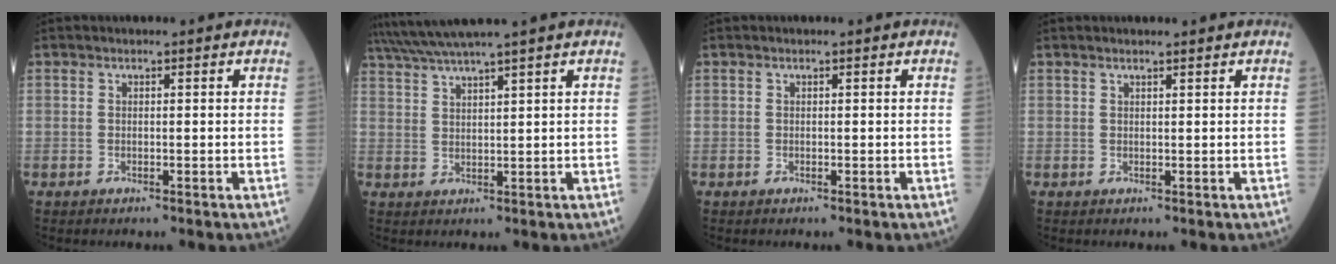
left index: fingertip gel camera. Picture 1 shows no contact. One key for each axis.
{"total": 7.3, "fx": 6.2, "fy": -2.0, "fz": 3.3, "tx": -0.060, "ty": 0.019, "tz": 0.113}
{"total": 0.0}
{"total": 1.4, "fx": 1.3, "fy": -0.1, "fz": 0.6, "tx": -0.007, "ty": 0.008, "tz": 0.022}